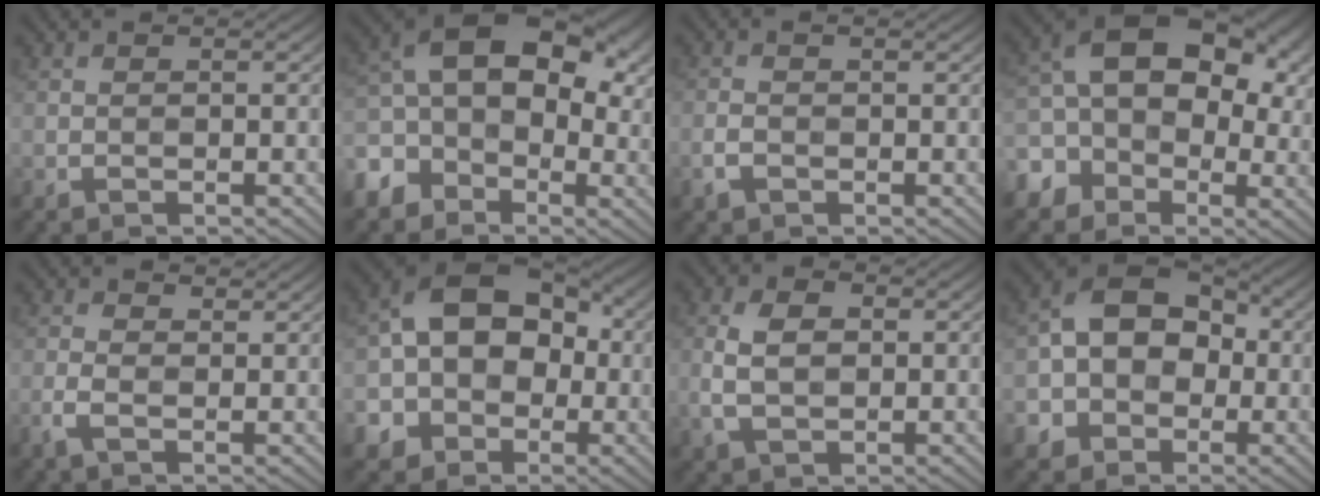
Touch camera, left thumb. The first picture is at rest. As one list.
[{"total": 13.7, "force": [-2.5, 10.0, 9.0], "torque": [-0.158, -0.009, -0.052]}, {"total": 2.1, "force": [-0.7, 1.3, 1.5], "torque": [-0.039, -0.001, -0.014]}, {"total": 15.0, "force": [-1.6, 11.5, 9.5], "torque": [-0.160, -0.018, -0.034]}, {"total": 2.8, "force": [0.1, 1.6, 2.3], "torque": [-0.060, 0.005, -0.003]}, {"total": 13.8, "force": [-1.4, 10.9, 8.4], "torque": [-0.150, -0.003, -0.047]}, {"total": 5.2, "force": [0.3, 3.4, 3.9], "torque": [-0.092, 0.000, 0.004]}, {"total": 10.7, "force": [-1.2, 8.6, 6.2], "torque": [-0.108, -0.001, -0.041]}]